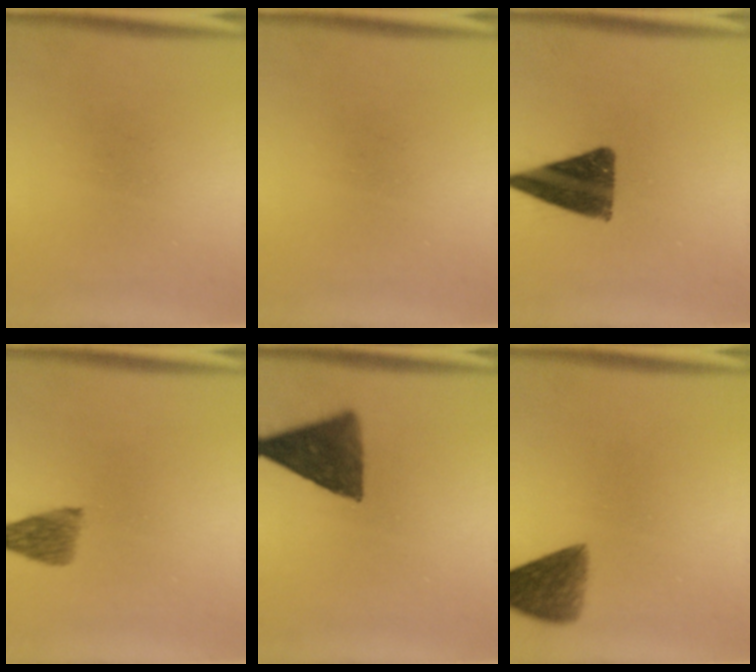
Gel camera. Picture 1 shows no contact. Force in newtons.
{"total": 0.0}
{"total": 12.2}
{"total": 4.1}
{"total": 10.4}
{"total": 6.7}